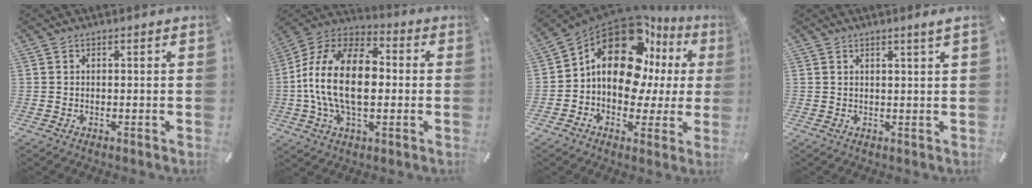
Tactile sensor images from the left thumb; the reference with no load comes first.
{"total": 18.8, "force": [-1.7, 11.5, 14.7], "torque": [-0.314, 0.012, -0.034]}
{"total": 19.2, "force": [7.1, 12.2, 13.1], "torque": [-0.237, -0.053, 0.114]}
{"total": 1.9, "force": [1.3, -0.1, 1.4], "torque": [-0.028, -0.003, 0.023]}